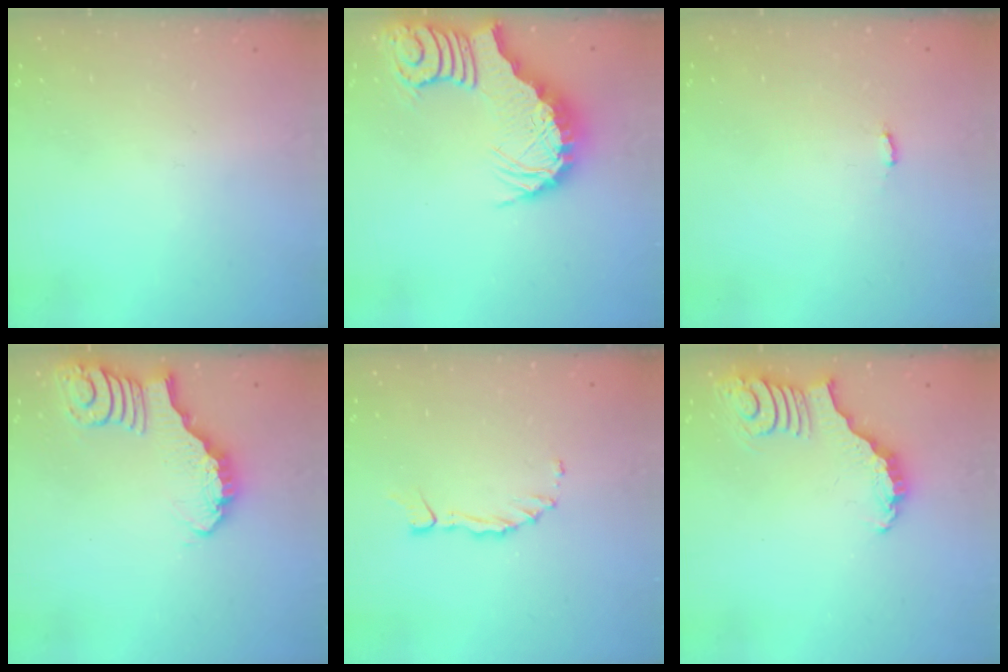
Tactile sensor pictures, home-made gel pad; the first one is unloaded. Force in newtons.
{"total": 3.7, "press": 3.6, "slide": 0.7}
{"total": 3.0, "press": 2.9, "slide": 0.5}
{"total": 2.7, "press": 2.7, "slide": 0.2}
{"total": 1.3, "press": 1.3, "slide": 0.1}
{"total": 3.4, "press": 3.4, "slide": 0.5}